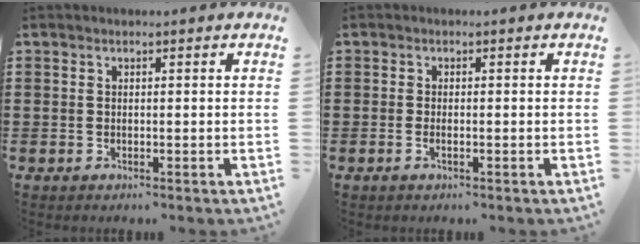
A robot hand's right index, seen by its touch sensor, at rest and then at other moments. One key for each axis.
{"total": 0.8, "fx": -0.4, "fy": 0.2, "fz": 0.7, "tx": -0.015, "ty": -0.003, "tz": -0.007}